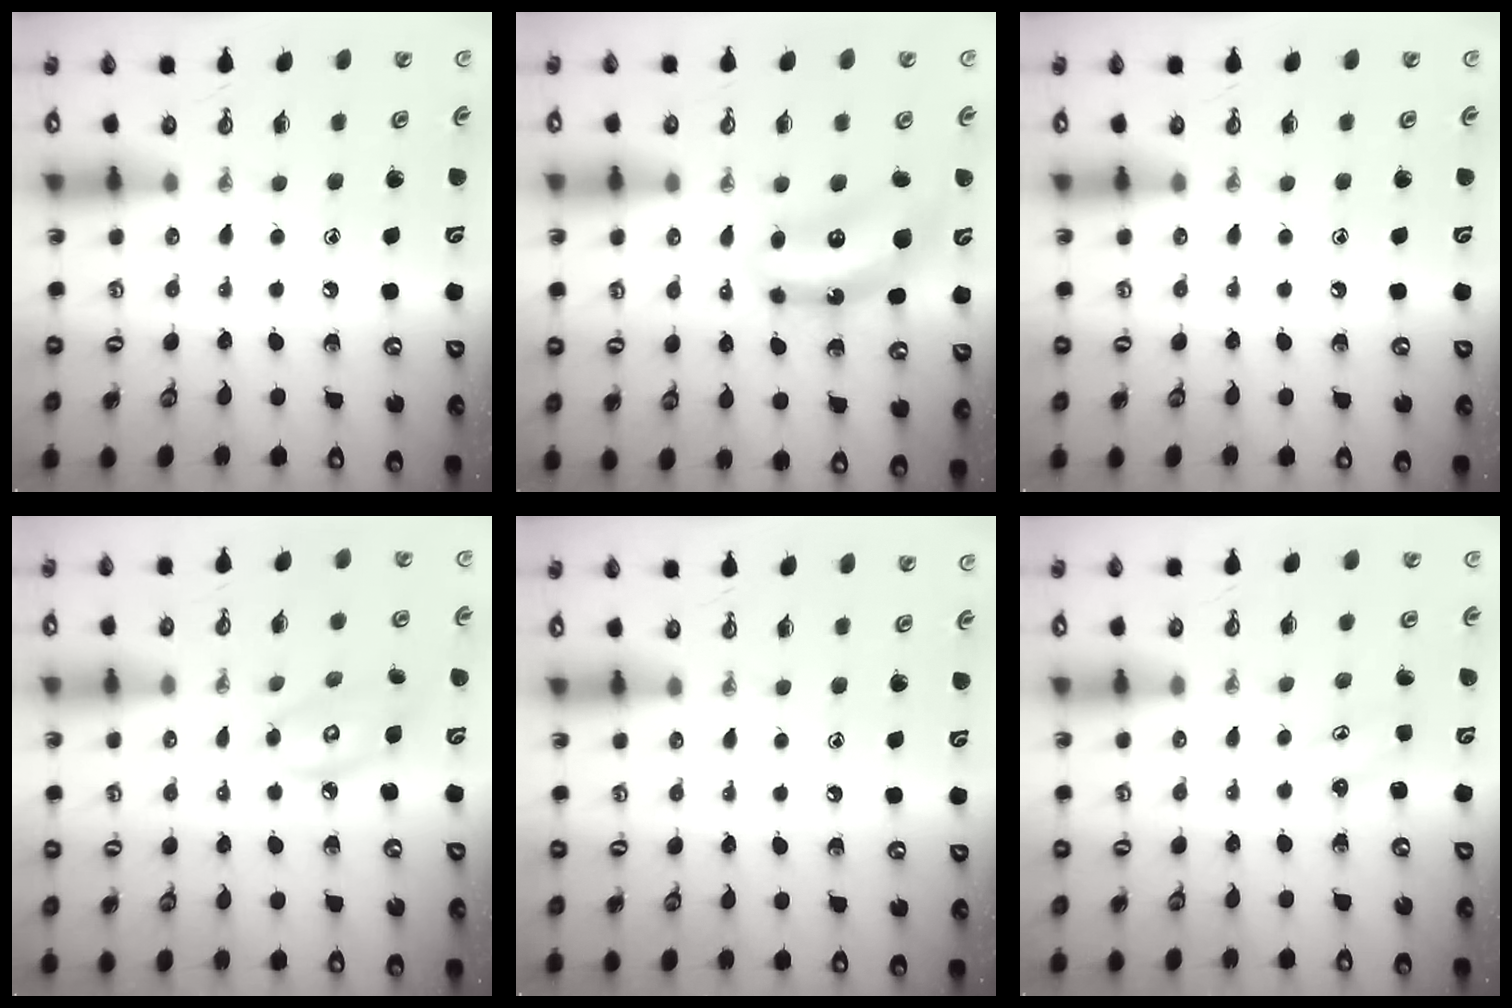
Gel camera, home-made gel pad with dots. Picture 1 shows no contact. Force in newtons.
{"total": 6.8, "press": 6.8, "slide": 0.2}
{"total": 0.0}
{"total": 6.9, "press": 6.9, "slide": 0.4}
{"total": 0.0}
{"total": 2.5, "press": 2.5, "slide": 0.3}